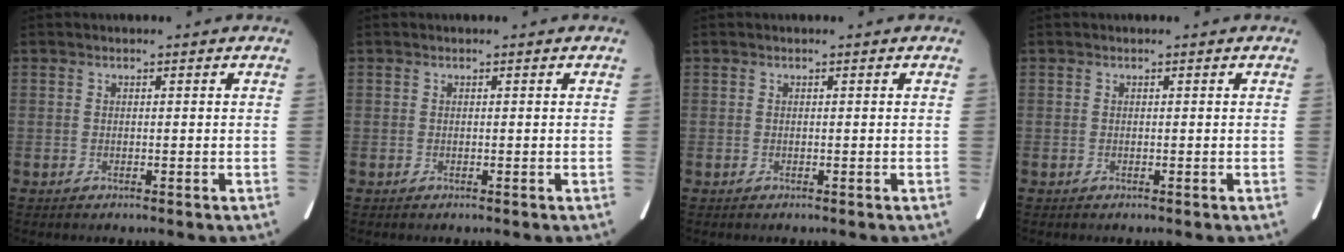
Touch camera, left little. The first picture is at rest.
{"total": 0.0}
{"total": 0.0}
{"total": 0.0}